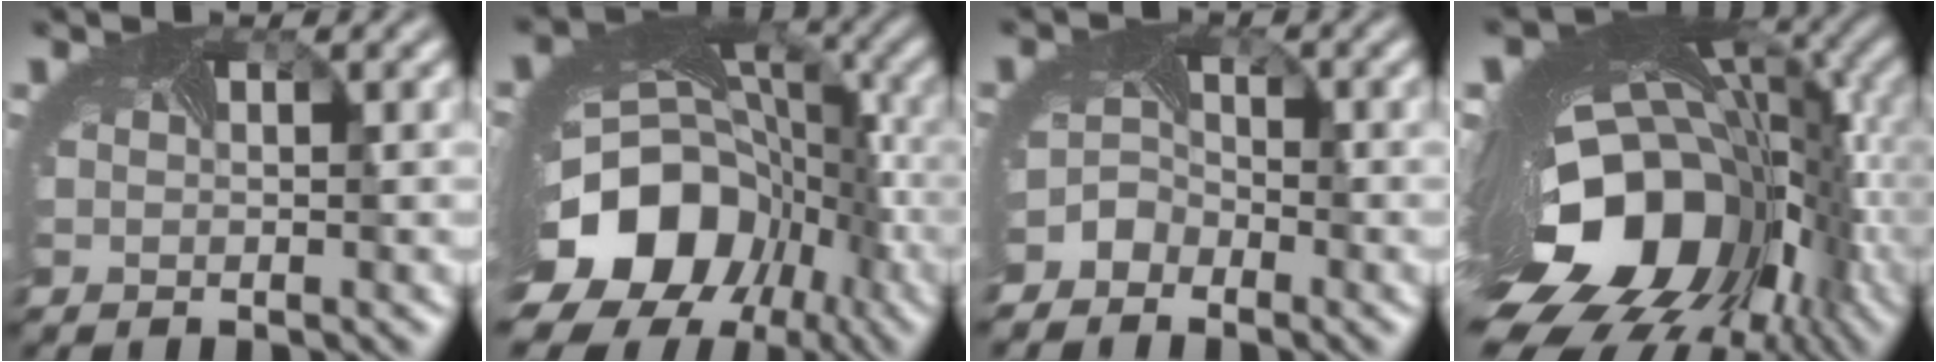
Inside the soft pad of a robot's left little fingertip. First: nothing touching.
{"total": 18.2, "force": [-8.1, 13.3, 9.5], "torque": [-0.184, -0.028, -0.114]}
{"total": 2.6, "force": [-2.2, 1.5, 0.1], "torque": [0.004, 0.003, -0.044]}
{"total": 19.7, "force": [-5.5, 11.8, 14.8], "torque": [-0.260, -0.074, -0.057]}